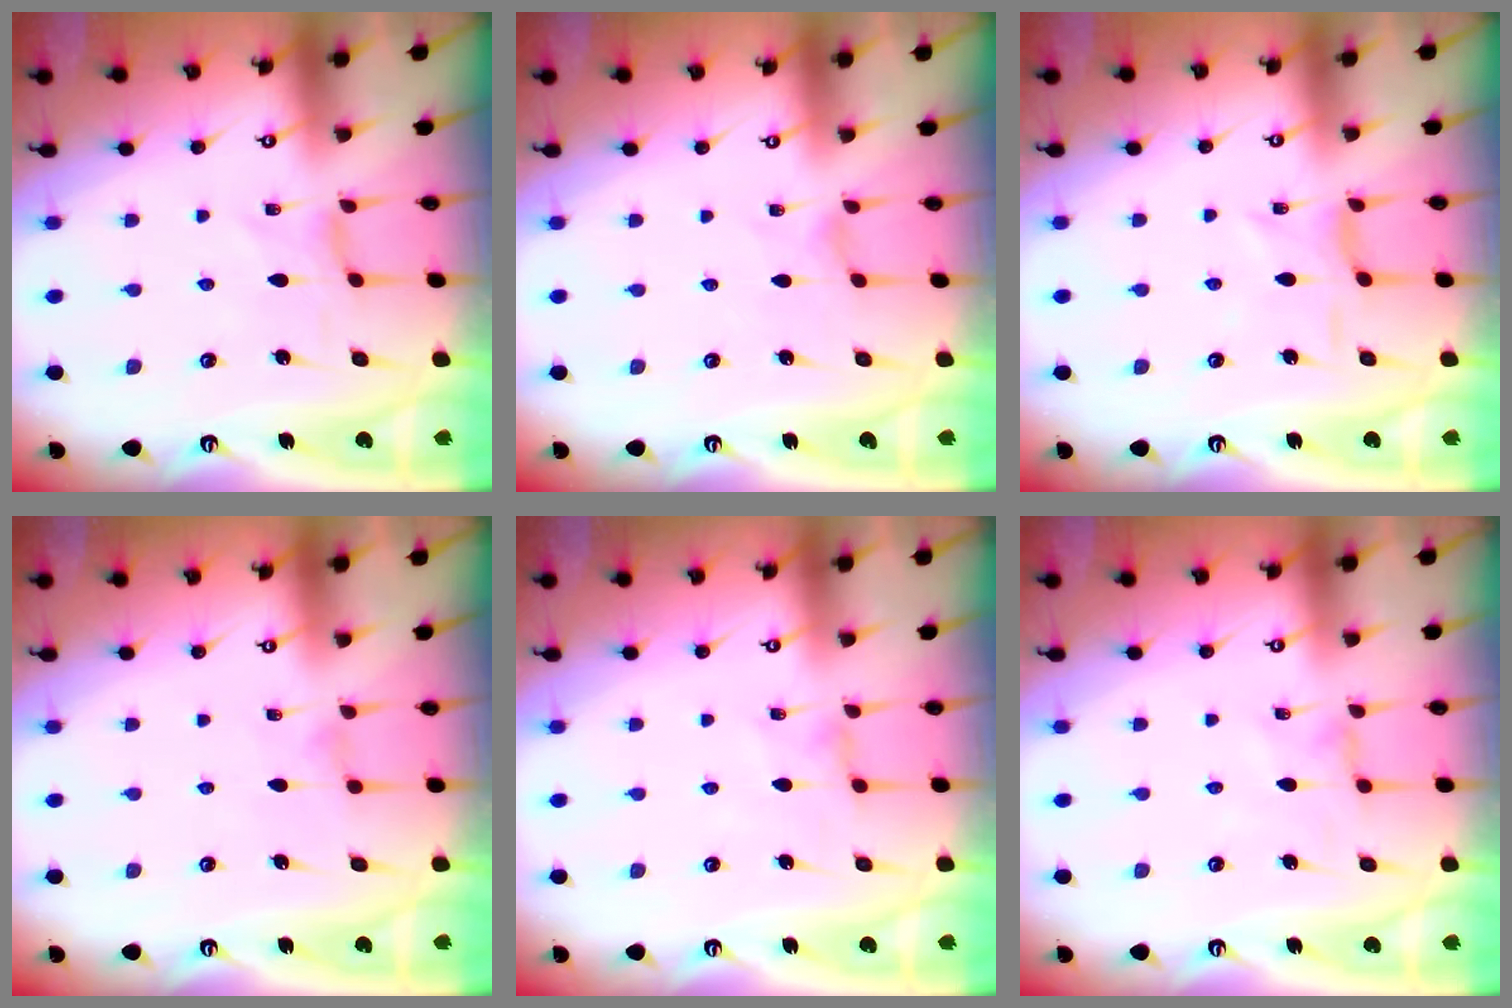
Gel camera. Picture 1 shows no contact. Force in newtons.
{"total": 0.0}
{"total": 2.3, "press": 2.3, "slide": 0.5}
{"total": 0.6, "press": 0.5, "slide": 0.2}
{"total": 1.5, "press": 1.4, "slide": 0.4}
{"total": 0.0}